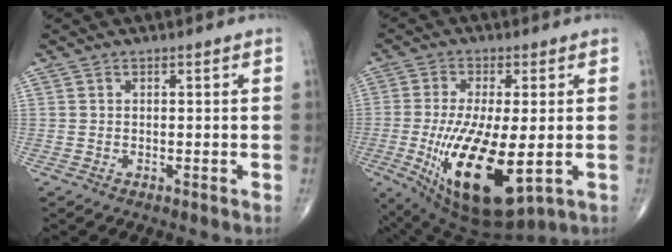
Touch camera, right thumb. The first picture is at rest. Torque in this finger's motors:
{"motor_torque": [0.06, 1.75, 0.51, -0.28, 0.30]}